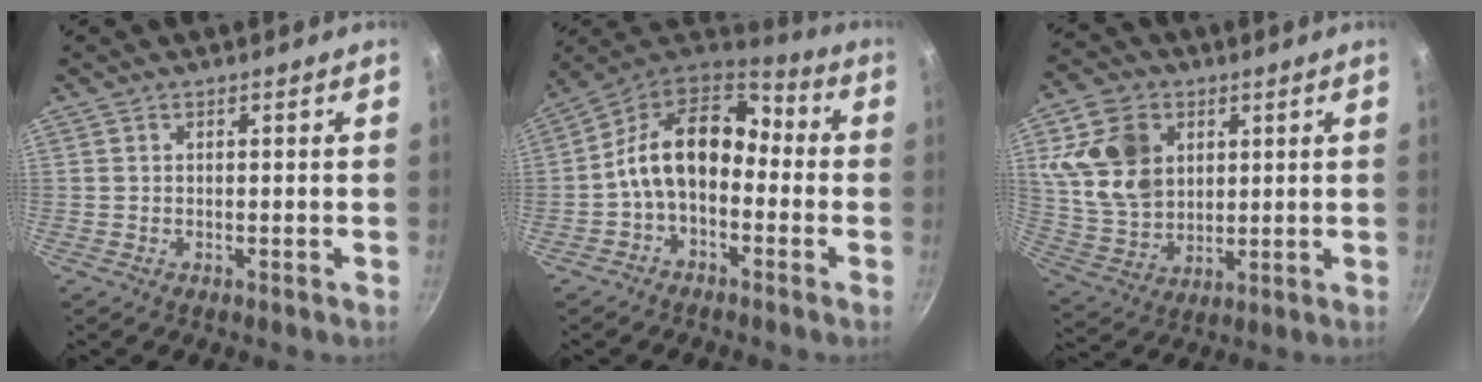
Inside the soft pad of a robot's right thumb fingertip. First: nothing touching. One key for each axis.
{"total": 14.4, "fx": -1.6, "fy": 9.6, "fz": 10.6, "tx": -0.161, "ty": 0.053, "tz": -0.051}
{"total": 14.7, "fx": 4.2, "fy": 11.2, "fz": 8.5, "tx": -0.136, "ty": -0.012, "tz": 0.092}